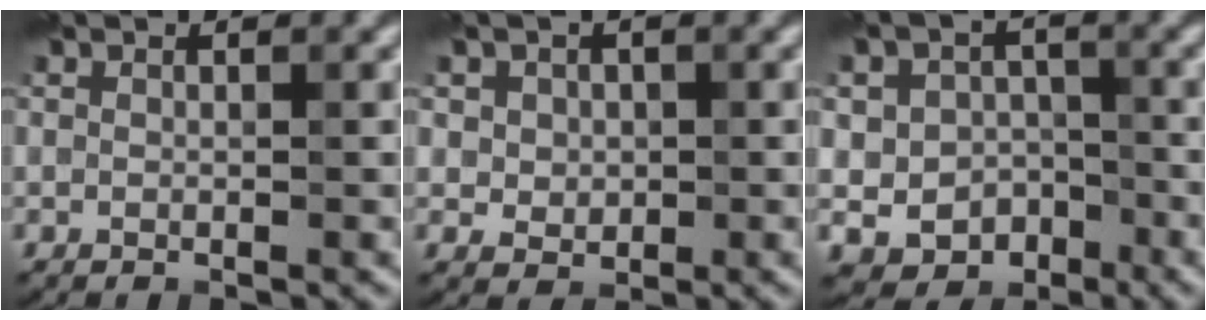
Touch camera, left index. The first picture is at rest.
{"total": 3.2, "force": [0.9, 2.7, 1.4], "torque": [-0.023, 0.002, 0.014]}
{"total": 5.1, "force": [-1.9, 4.4, 1.8], "torque": [-0.004, -0.003, -0.042]}